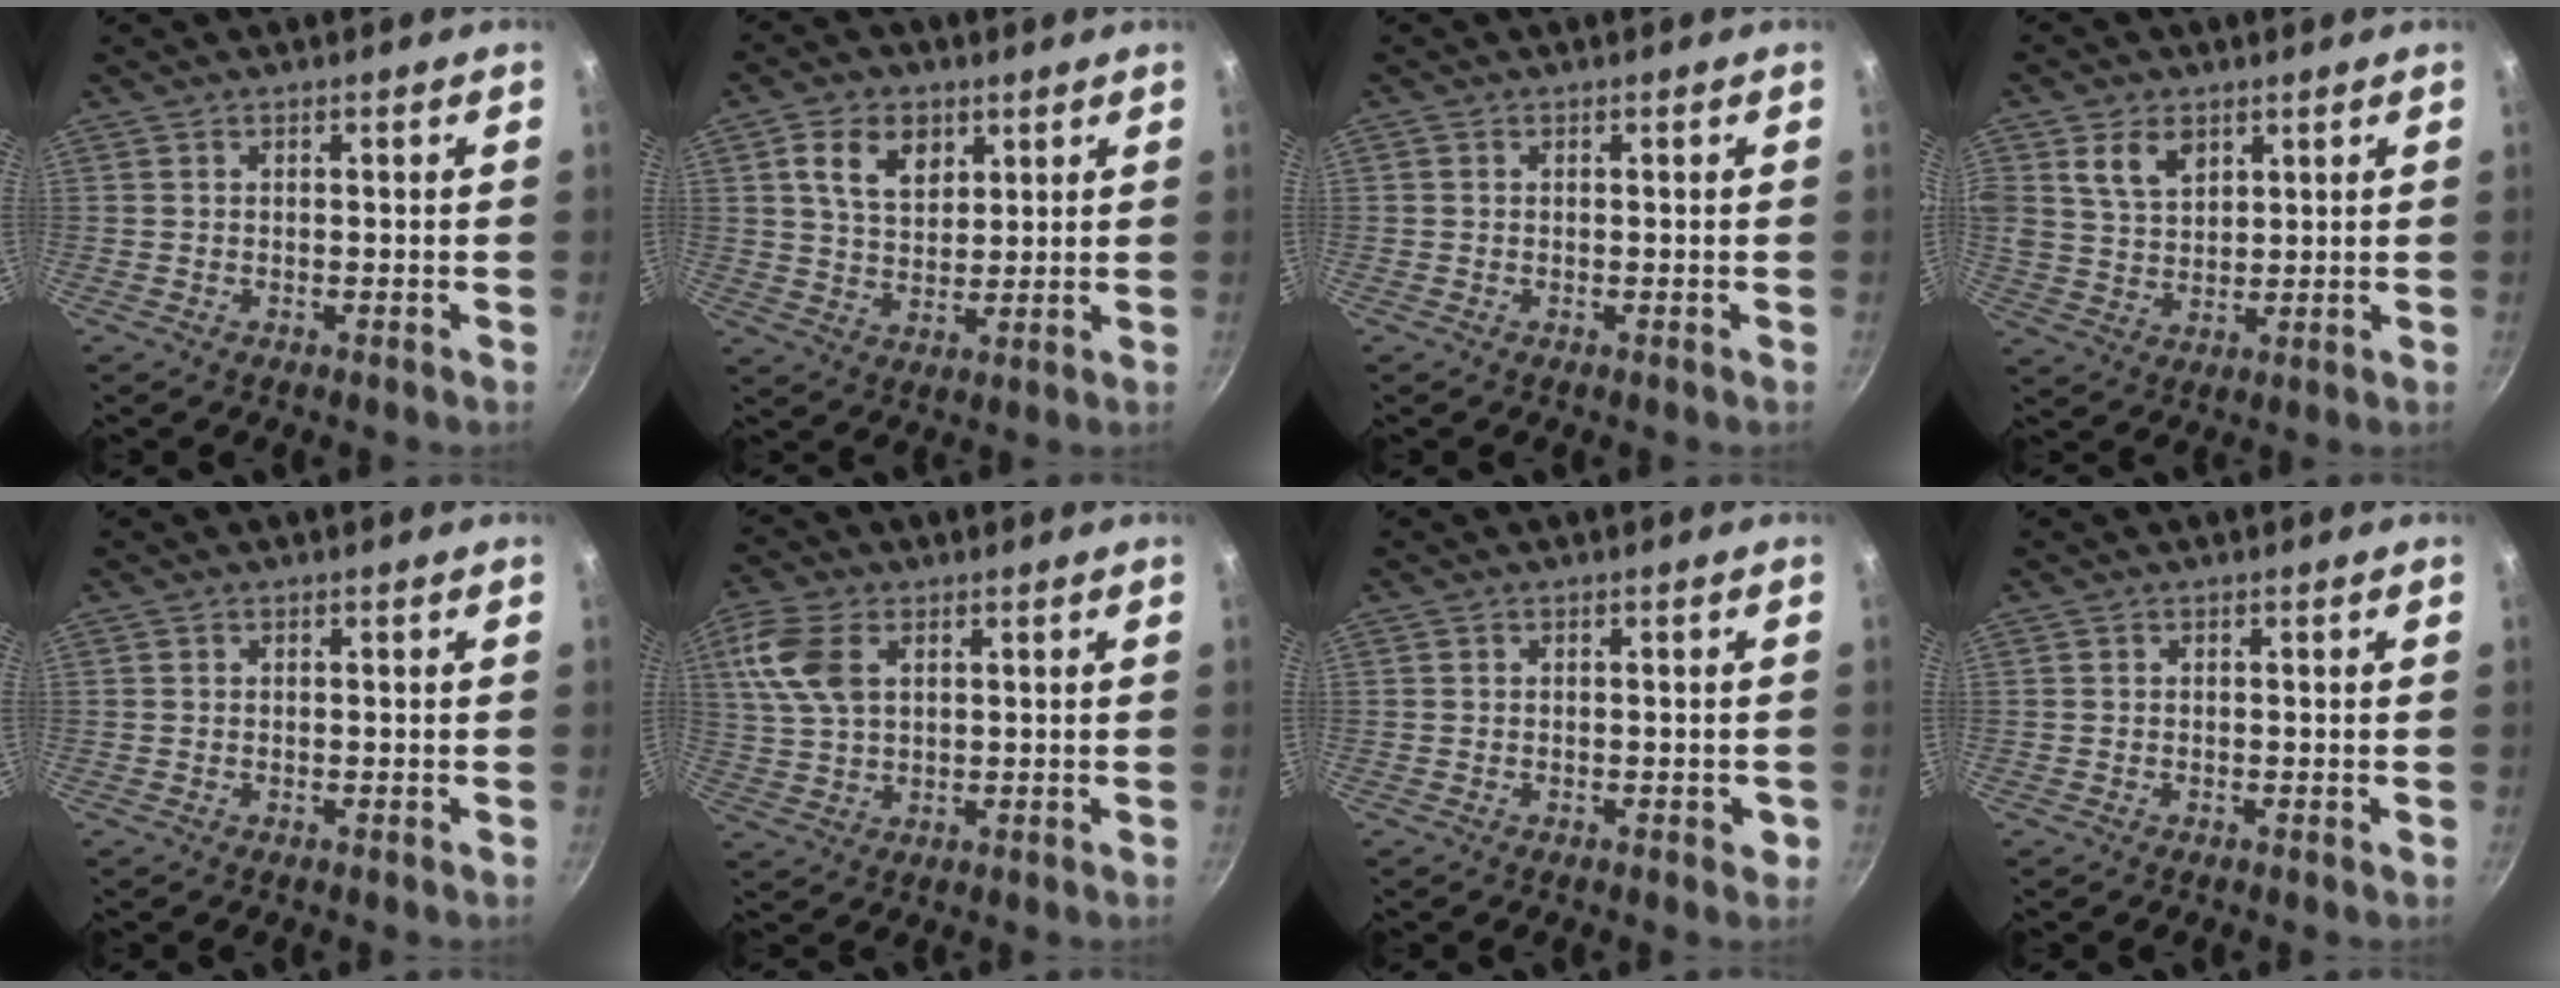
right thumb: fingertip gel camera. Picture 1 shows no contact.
{"total": 8.9, "force": [3.6, 6.1, 5.5], "torque": [-0.073, -0.012, 0.063]}
{"total": 0.7, "force": [0.2, 0.5, 0.5], "torque": [-0.011, 0.003, 0.004]}
{"total": 7.4, "force": [3.5, 5.0, 4.2], "torque": [-0.063, -0.016, 0.068]}
{"total": 0.0}
{"total": 10.0, "force": [3.2, 6.2, 7.2], "torque": [-0.148, 0.001, 0.060]}
{"total": 1.7, "force": [-0.5, 1.1, 1.2], "torque": [-0.003, 0.004, -0.008]}
{"total": 0.0}